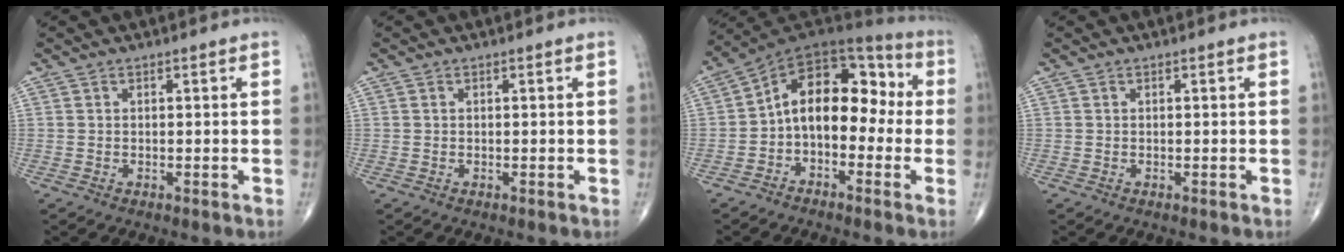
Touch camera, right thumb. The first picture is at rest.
{"total": 0.0}
{"total": 14.8, "force": [-1.1, 9.4, 11.4], "torque": [-0.135, 0.059, -0.034]}
{"total": 0.0}